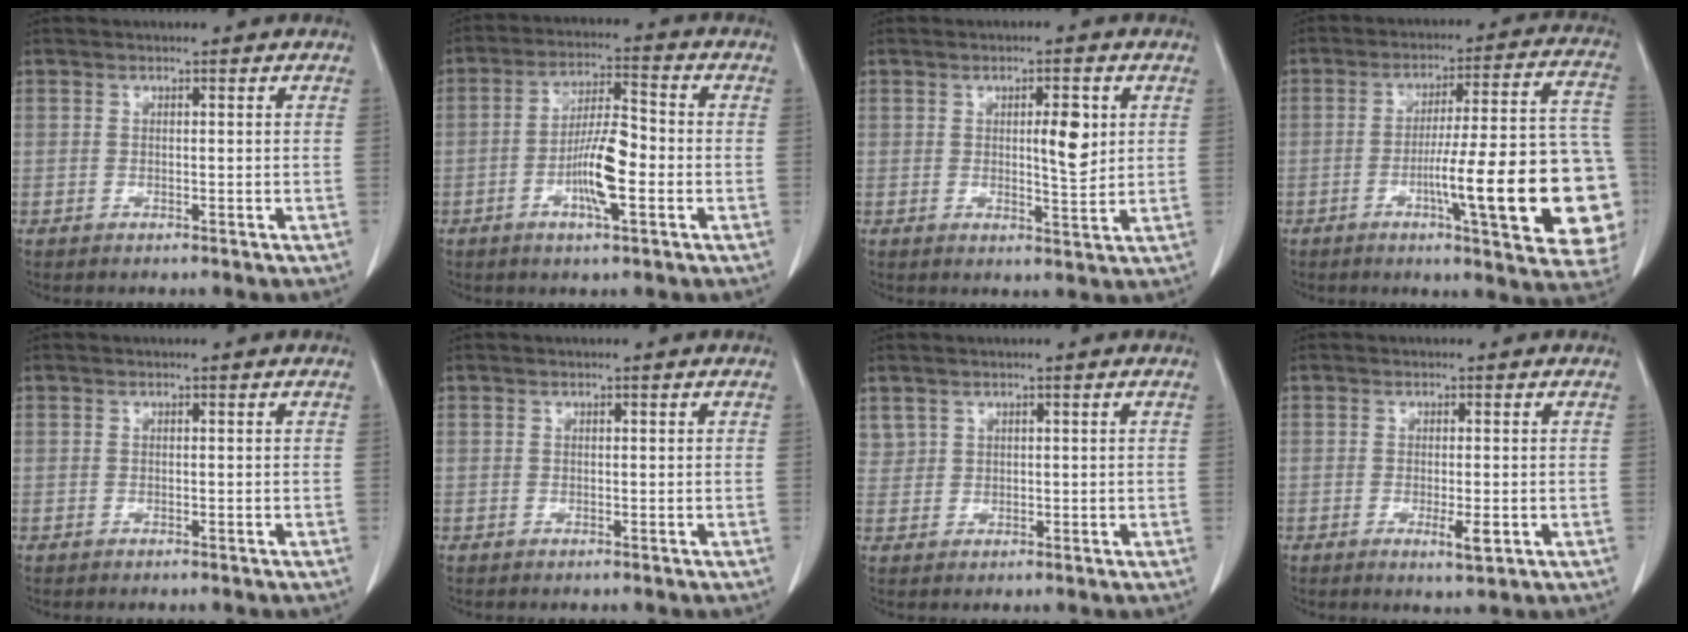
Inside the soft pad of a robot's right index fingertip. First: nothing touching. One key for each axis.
{"total": 8.8, "fx": -2.5, "fy": 1.6, "fz": 8.3, "tx": -0.154, "ty": 0.005, "tz": -0.048}
{"total": 5.1, "fx": 1.2, "fy": 1.2, "fz": 4.8, "tx": -0.070, "ty": -0.006, "tz": 0.017}
{"total": 22.8, "fx": -5.7, "fy": 2.2, "fz": 22.0, "tx": -0.198, "ty": 0.018, "tz": -0.071}
{"total": 0.0}
{"total": 0.0}
{"total": 1.8, "fx": 1.3, "fy": 1.3, "fz": 0.1, "tx": 0.005, "ty": 0.005, "tz": 0.027}
{"total": 2.9, "fx": -0.8, "fy": 0.6, "fz": 2.7, "tx": -0.039, "ty": -0.005, "tz": -0.011}